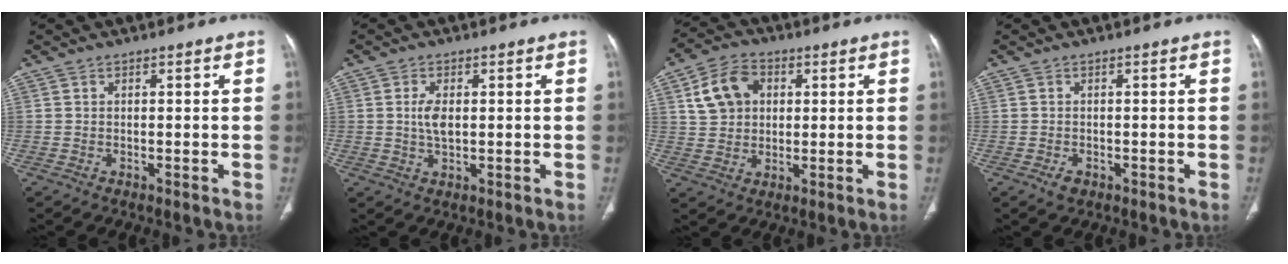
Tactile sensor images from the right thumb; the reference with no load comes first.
{"total": 3.8, "force": [0.4, 2.0, 3.2], "torque": [-0.065, -0.001, 0.009]}
{"total": 9.5, "force": [2.8, 7.3, 5.4], "torque": [-0.083, 0.008, 0.051]}
{"total": 1.7, "force": [-0.8, 1.2, 0.9], "torque": [-0.015, 0.001, -0.009]}